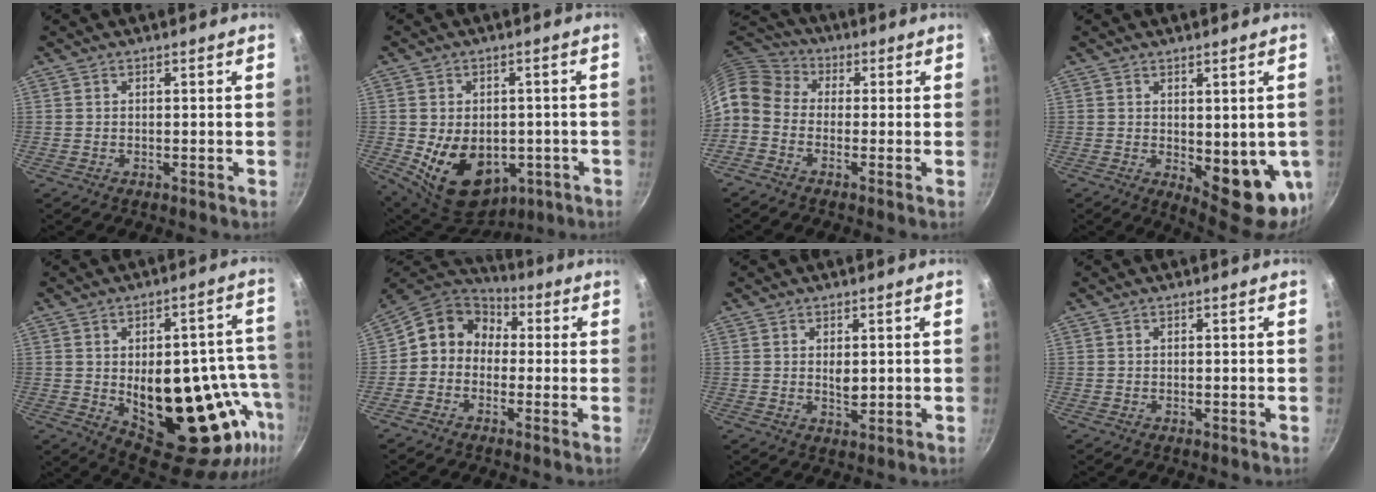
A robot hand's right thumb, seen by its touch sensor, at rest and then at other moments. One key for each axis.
{"total": 15.1, "fx": -3.3, "fy": 10.7, "fz": 10.0, "tx": -0.139, "ty": -0.004, "tz": -0.025}
{"total": 8.7, "fx": -0.9, "fy": 6.8, "fz": 5.4, "tx": -0.099, "ty": 0.039, "tz": -0.041}
{"total": 12.5, "fx": -0.8, "fy": 5.5, "fz": 11.2, "tx": -0.112, "ty": -0.019, "tz": 0.006}
{"total": 24.7, "fx": -4.9, "fy": 12.3, "fz": 20.9, "tx": -0.220, "ty": -0.001, "tz": -0.043}
{"total": 10.3, "fx": 0.3, "fy": 8.9, "fz": 5.3, "tx": -0.062, "ty": 0.033, "tz": -0.024}
{"total": 2.6, "fx": 0.5, "fy": 1.5, "fz": 2.1, "tx": -0.031, "ty": -0.005, "tz": 0.010}
{"total": 0.0}